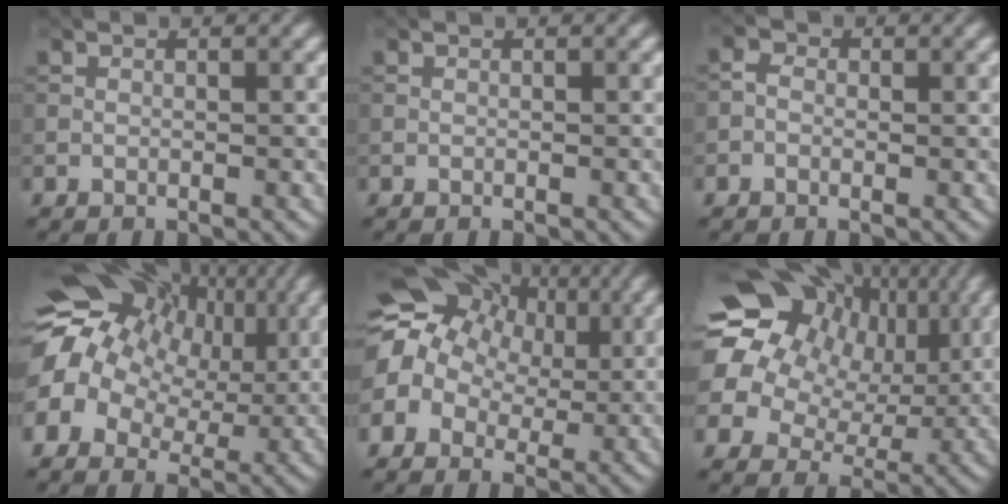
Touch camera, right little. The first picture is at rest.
{"total": 0.0}
{"total": 1.5, "force": [-0.3, 1.3, 0.6], "torque": [-0.012, 0.001, -0.014]}
{"total": 15.9, "force": [3.6, 12.3, 9.5], "torque": [-0.189, 0.029, 0.047]}
{"total": 11.7, "force": [3.5, 9.2, 6.3], "torque": [-0.134, 0.038, 0.033]}
{"total": 18.6, "force": [6.6, 14.4, 9.7], "torque": [-0.206, 0.051, 0.085]}